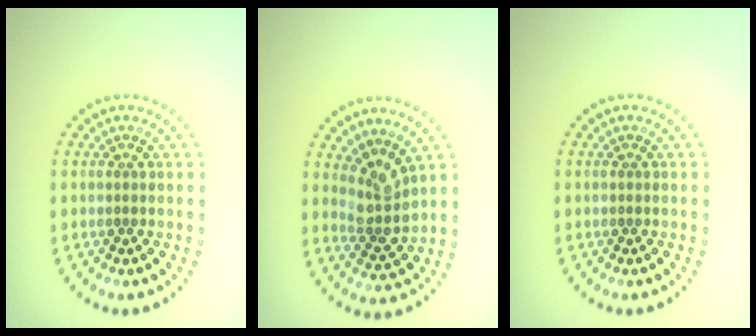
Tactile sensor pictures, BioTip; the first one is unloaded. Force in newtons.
{"total": 2.9, "press": 2.2, "slide": 1.8}
{"total": 0.0}